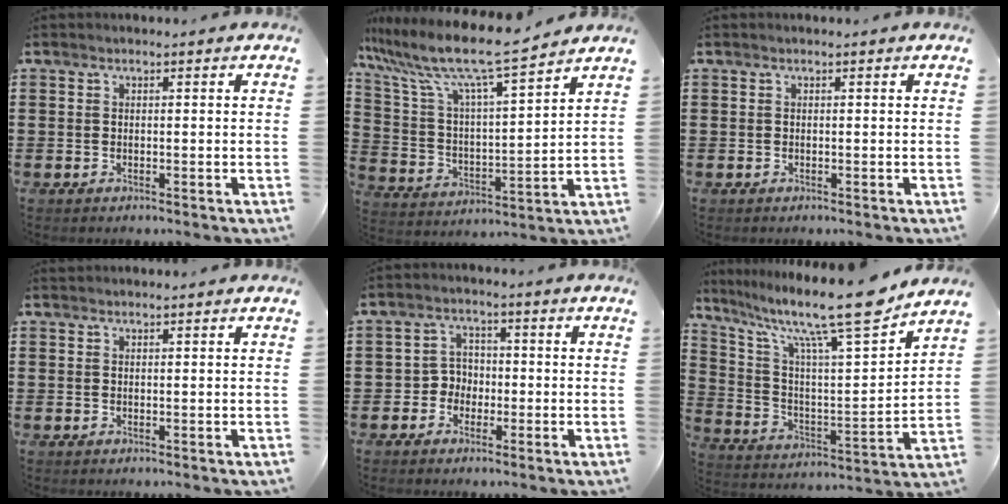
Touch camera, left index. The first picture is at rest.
{"total": 10.0, "force": [8.5, 0.6, 5.3], "torque": [-0.139, -0.053, 0.139]}
{"total": 0.0}
{"total": 0.6, "force": [0.6, 0.0, 0.0], "torque": [-0.002, 0.000, 0.011]}
{"total": 3.3, "force": [-1.3, 2.9, 0.9], "torque": [-0.029, 0.007, -0.031]}
{"total": 15.2, "force": [12.0, 1.7, 9.1], "torque": [-0.185, -0.077, 0.190]}